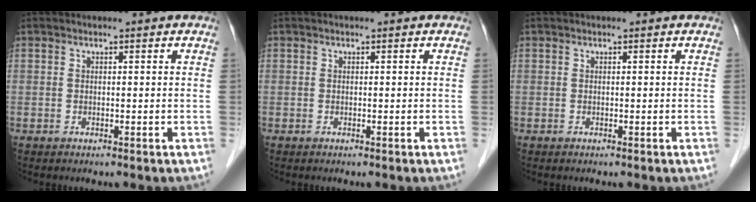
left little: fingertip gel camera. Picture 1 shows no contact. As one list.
[{"total": 0.0}, {"total": 0.0}]